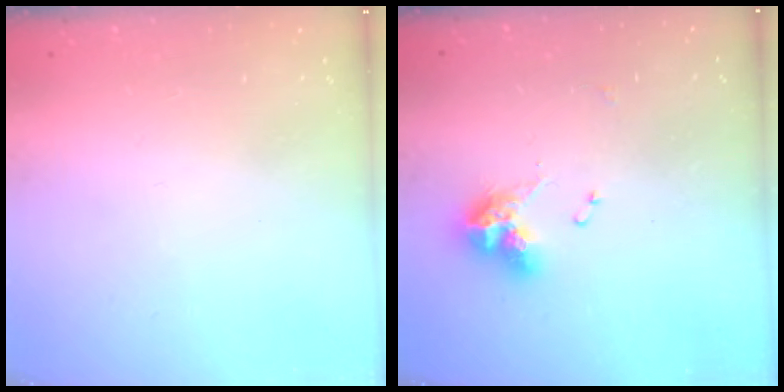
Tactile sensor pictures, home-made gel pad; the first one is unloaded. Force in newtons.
{"total": 9.9, "press": 9.8, "slide": 0.8}